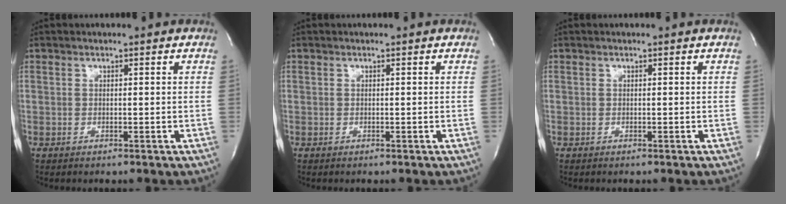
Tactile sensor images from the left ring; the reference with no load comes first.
{"total": 0.0}
{"total": 0.0}